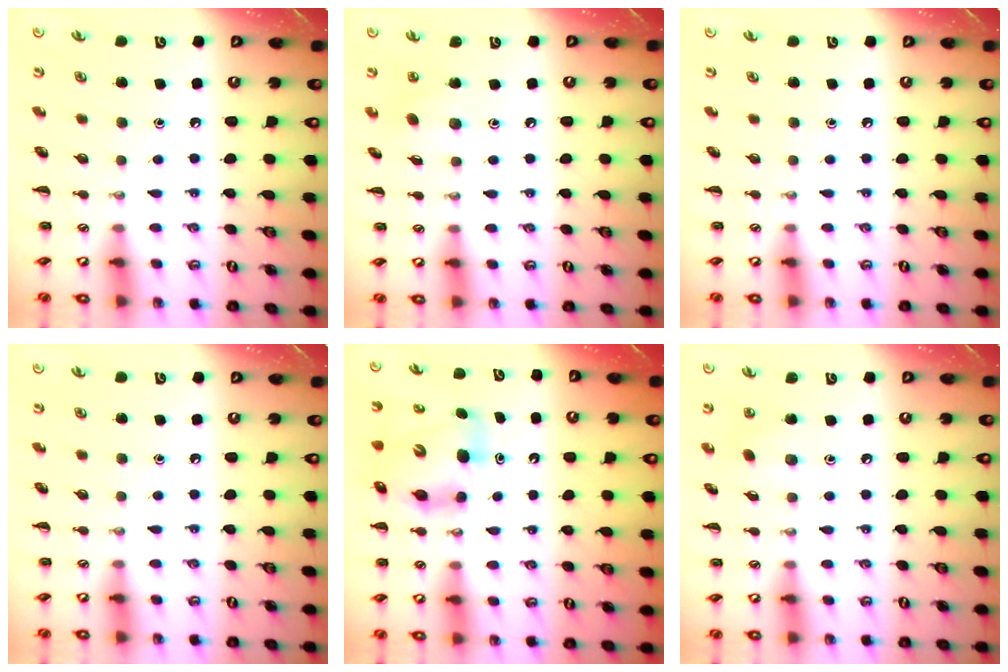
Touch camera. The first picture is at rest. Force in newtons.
{"total": 3.8, "press": 3.7, "slide": 1.1}
{"total": 0.0}
{"total": 0.0}
{"total": 8.4, "press": 8.2, "slide": 1.7}
{"total": 3.6, "press": 3.4, "slide": 1.2}